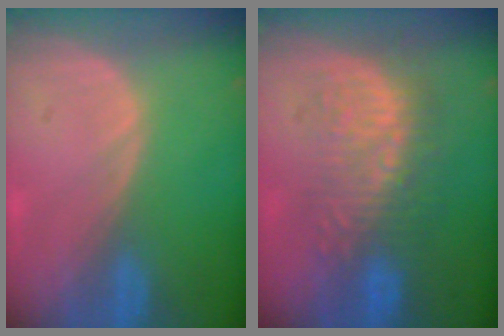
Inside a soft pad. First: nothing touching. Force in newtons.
{"total": 8.7, "press": 8.6, "slide": 1.6}